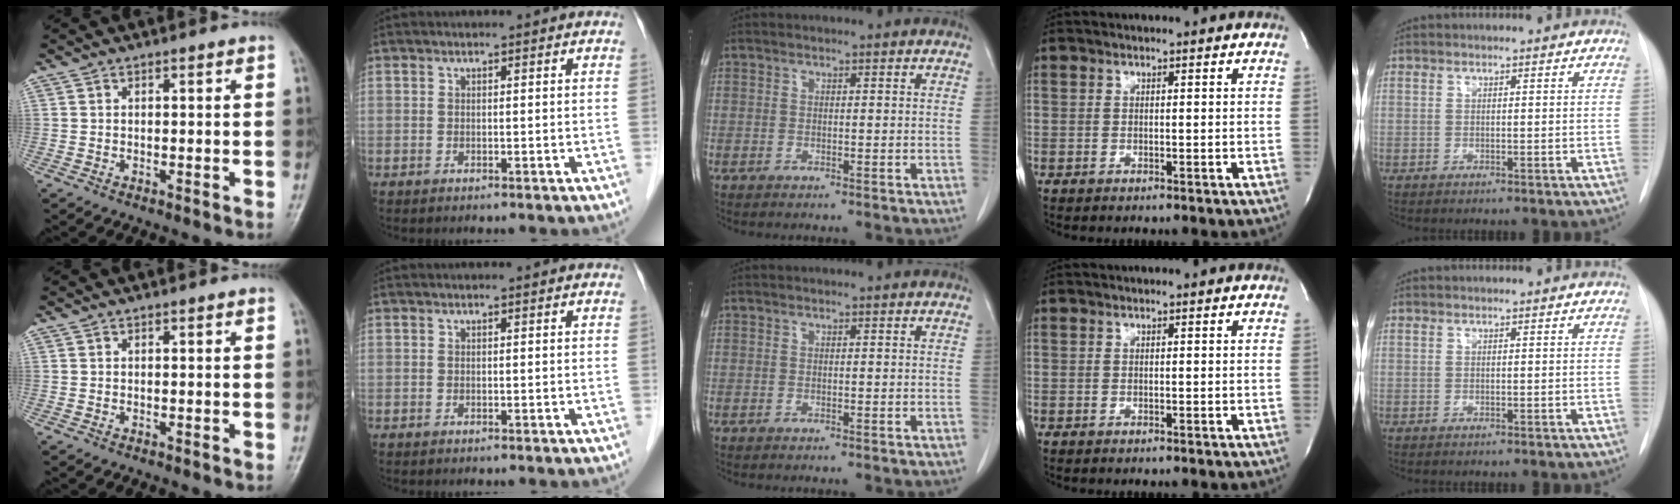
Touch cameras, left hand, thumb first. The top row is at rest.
{}